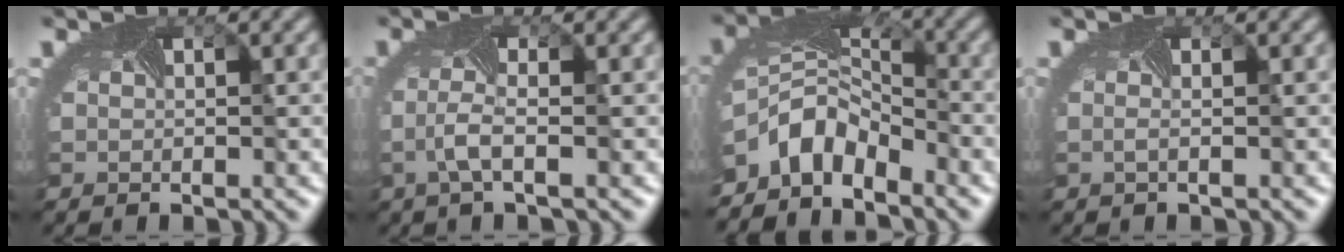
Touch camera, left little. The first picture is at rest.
{"total": 2.0, "force": [-0.6, 0.1, 1.9], "torque": [-0.054, -0.001, -0.014]}
{"total": 5.6, "force": [-3.8, 3.1, 2.7], "torque": [-0.053, -0.005, -0.076]}
{"total": 0.6, "force": [-0.2, -0.2, 0.5], "torque": [-0.011, -0.001, -0.005]}